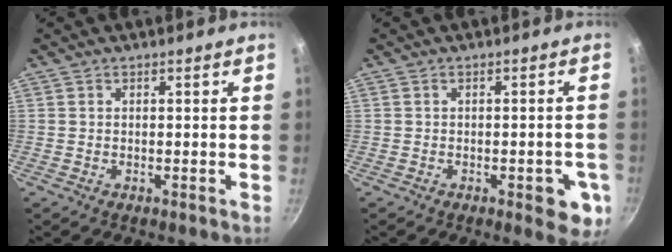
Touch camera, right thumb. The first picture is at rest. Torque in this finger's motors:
{"motor_torque": [1.14, 1.29, -0.14, 0.04, 0.09]}